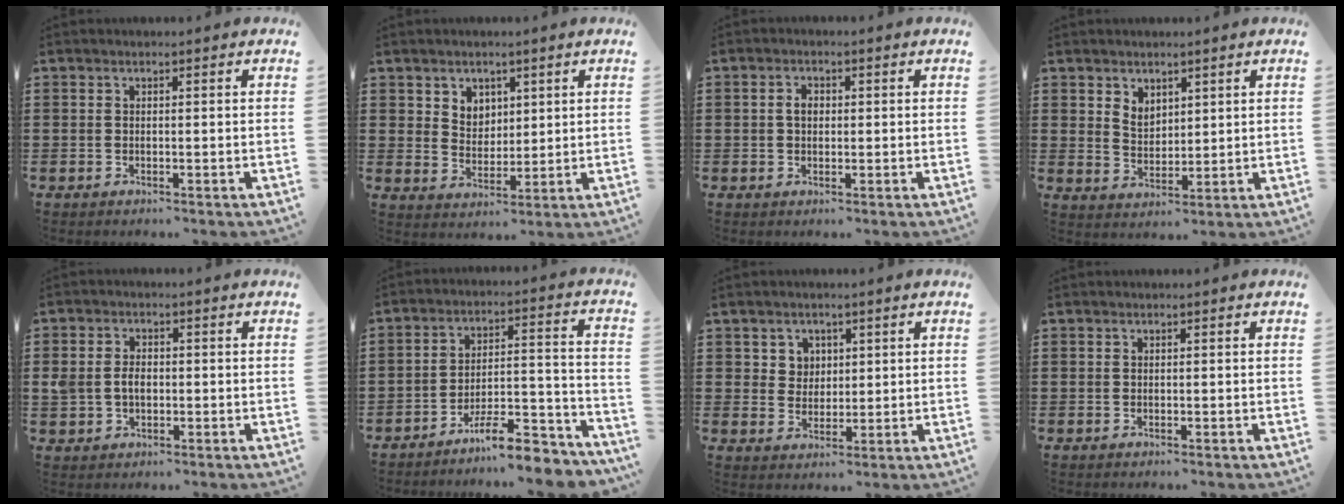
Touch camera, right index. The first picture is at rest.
{"total": 4.3, "force": [2.7, 3.3, 0.4], "torque": [-0.016, 0.004, 0.048]}
{"total": 2.1, "force": [0.2, 1.4, 1.6], "torque": [-0.033, 0.007, 0.002]}
{"total": 3.6, "force": [2.5, 2.5, 0.8], "torque": [-0.025, 0.009, 0.046]}
{"total": 3.4, "force": [-0.2, 2.5, 2.3], "torque": [-0.064, 0.002, -0.009]}
{"total": 9.3, "force": [-8.2, 1.2, 4.3], "torque": [-0.056, 0.025, -0.150]}
{"total": 3.5, "force": [1.7, 3.0, 0.5], "torque": [-0.016, 0.009, 0.029]}
{"total": 0.0}